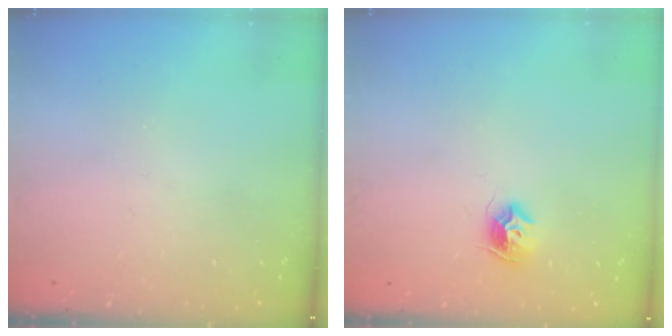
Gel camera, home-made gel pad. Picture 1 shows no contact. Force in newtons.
{"total": 8.0, "press": 7.9, "slide": 0.5}